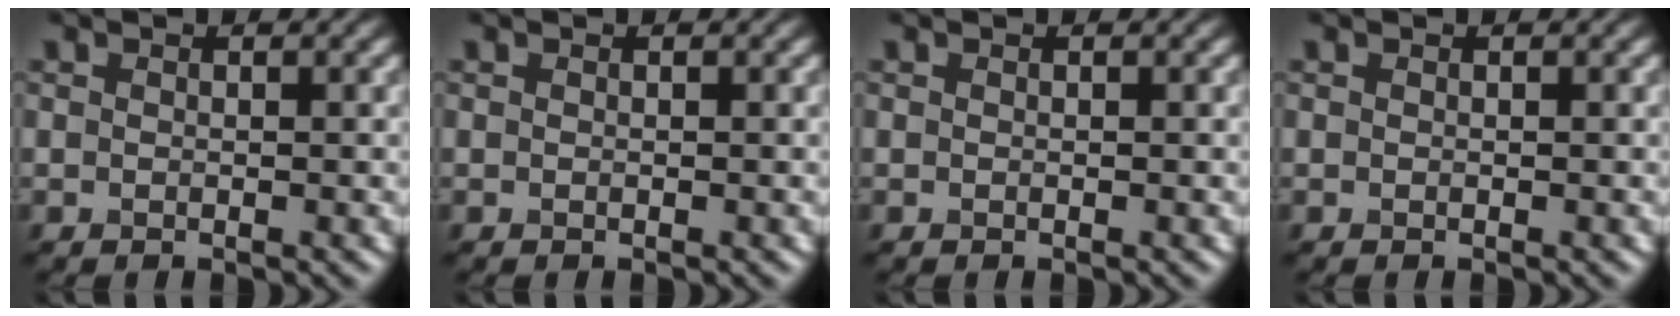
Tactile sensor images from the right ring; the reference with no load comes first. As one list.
[{"total": 0.0}, {"total": 0.0}, {"total": 0.0}]